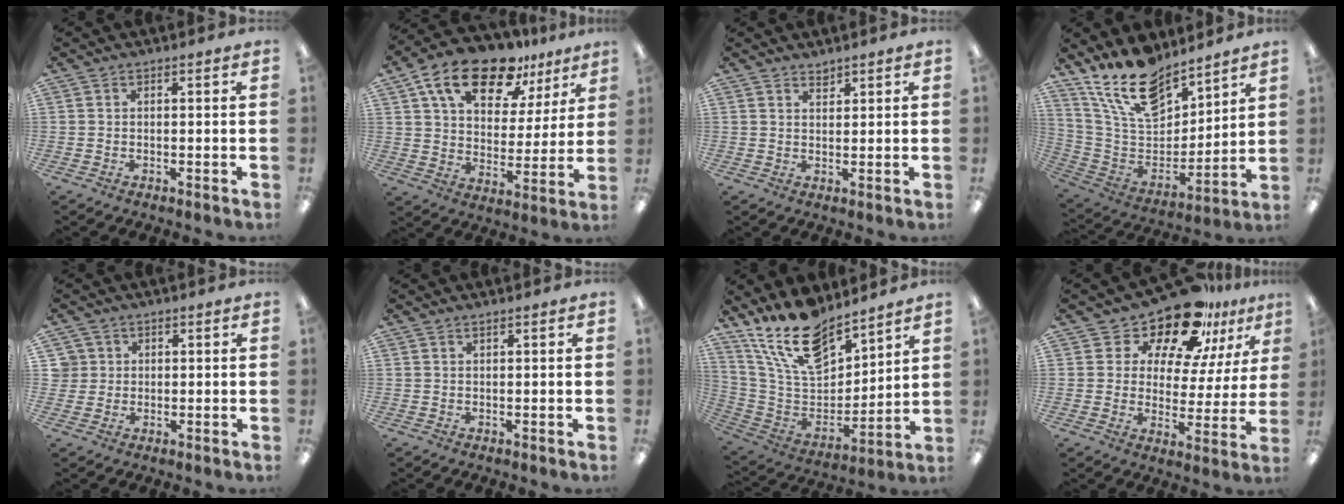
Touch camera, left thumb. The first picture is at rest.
{"total": 17.5, "force": [12.0, 8.8, 9.3], "torque": [-0.157, -0.062, 0.212]}
{"total": 1.8, "force": [1.7, 0.4, 0.1], "torque": [0.004, -0.008, 0.031]}
{"total": 18.6, "force": [14.1, 8.4, 8.7], "torque": [-0.180, -0.080, 0.258]}
{"total": 4.0, "force": [1.1, 3.8, 0.3], "torque": [-0.012, 0.005, 0.021]}
{"total": 0.6, "force": [0.5, 0.1, 0.3], "torque": [-0.007, 0.001, 0.009]}
{"total": 19.3, "force": [14.6, 8.6, 9.3], "torque": [-0.182, -0.088, 0.264]}
{"total": 16.9, "force": [14.0, 6.5, 6.9], "torque": [-0.126, -0.106, 0.243]}